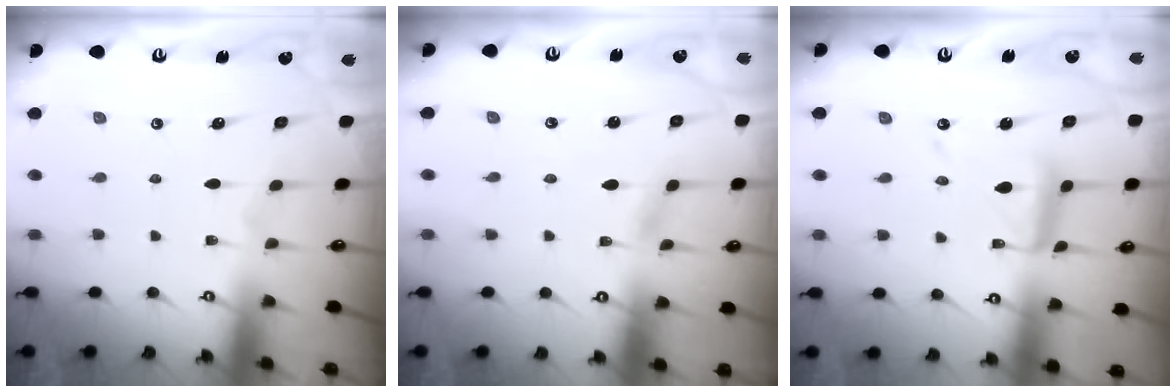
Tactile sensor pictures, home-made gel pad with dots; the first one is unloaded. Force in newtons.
{"total": 1.8, "press": 1.8, "slide": 0.2}
{"total": 12.0, "press": 12.0, "slide": 0.9}